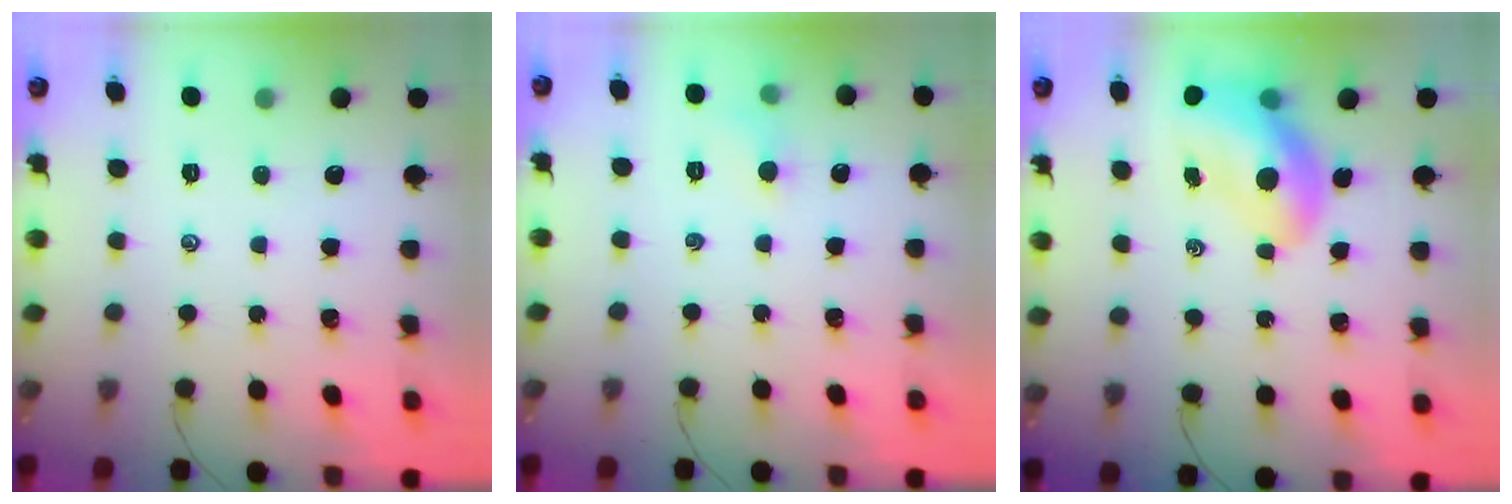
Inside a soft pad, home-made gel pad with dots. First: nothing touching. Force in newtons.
{"total": 4.6, "press": 4.4, "slide": 1.6}
{"total": 12.1, "press": 11.6, "slide": 3.3}